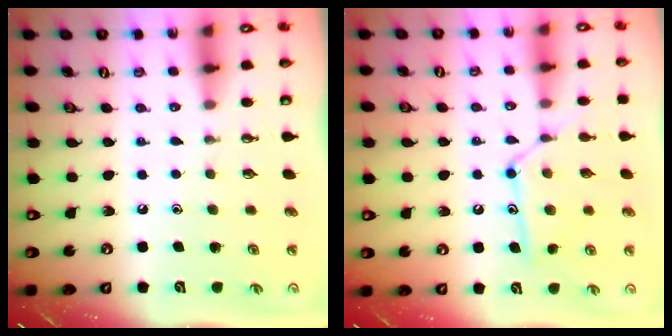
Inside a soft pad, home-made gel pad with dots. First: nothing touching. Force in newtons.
{"total": 13.8, "press": 13.8, "slide": 1.0}